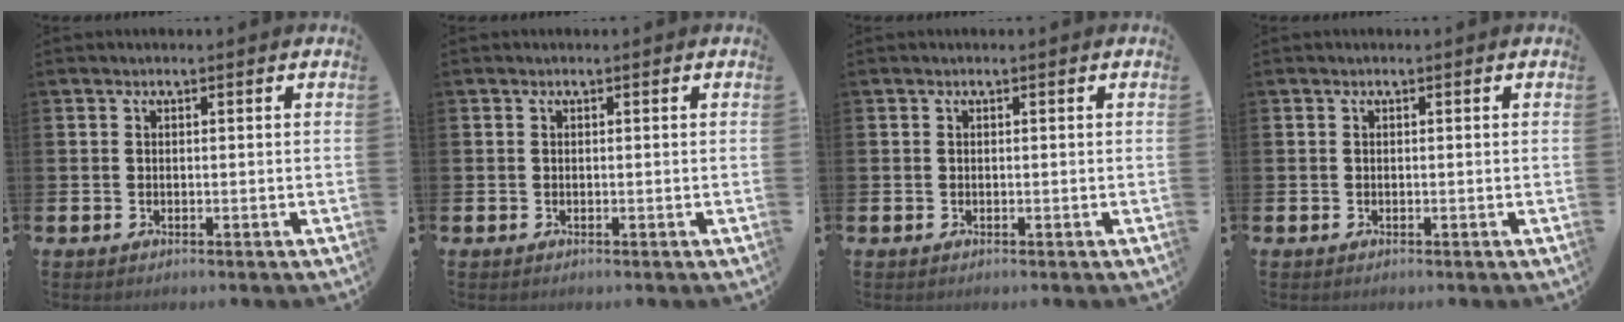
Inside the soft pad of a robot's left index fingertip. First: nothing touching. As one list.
[{"total": 0.0}, {"total": 0.0}, {"total": 0.0}]